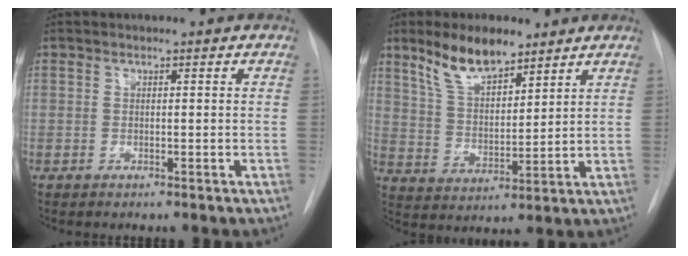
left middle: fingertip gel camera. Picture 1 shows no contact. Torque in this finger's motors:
{"motor_torque": [1.04, -1.10, 0.49, 0.15]}